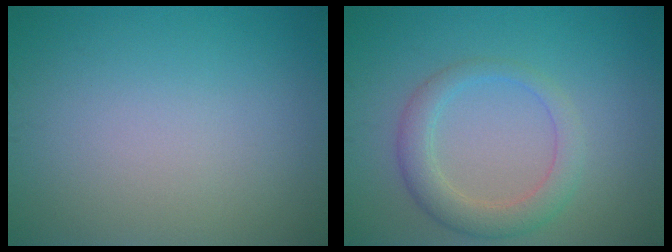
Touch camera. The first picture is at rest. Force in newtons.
{"total": 3.5, "press": 3.5, "slide": 0.3}